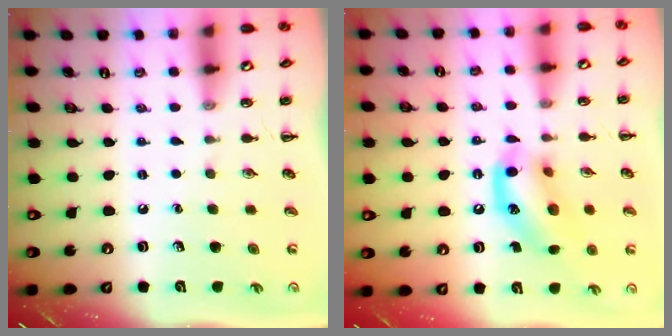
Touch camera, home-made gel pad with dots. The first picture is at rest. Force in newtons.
{"total": 14.1, "press": 13.8, "slide": 3.0}